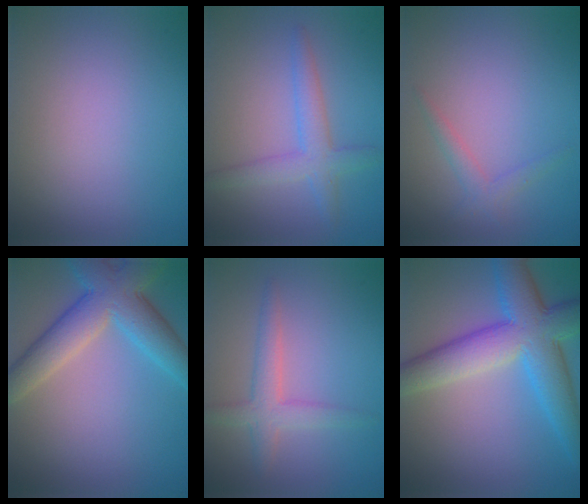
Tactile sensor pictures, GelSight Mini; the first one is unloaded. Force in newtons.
{"total": 2.6, "press": 2.6, "slide": 0.2}
{"total": 1.4, "press": 1.4, "slide": 0.1}
{"total": 6.8, "press": 6.8, "slide": 0.3}
{"total": 2.9, "press": 2.9, "slide": 0.2}
{"total": 9.0, "press": 9.0, "slide": 0.2}